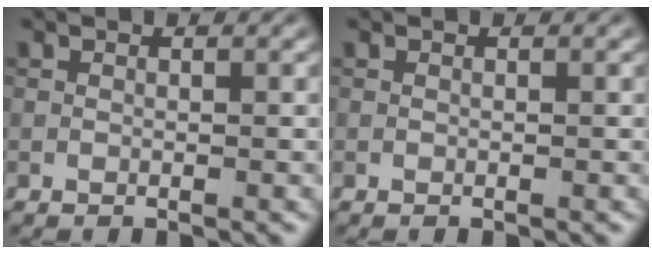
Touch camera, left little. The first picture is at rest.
{"total": 0.0}